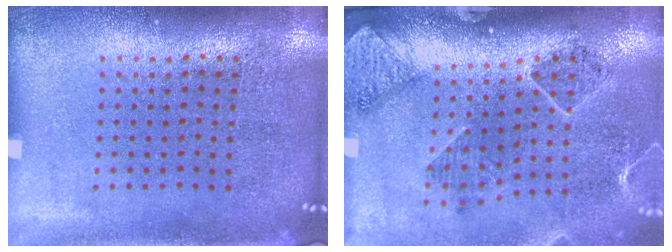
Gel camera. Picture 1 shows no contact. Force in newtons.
{"total": 1.6, "press": 1.6, "slide": 0.0}